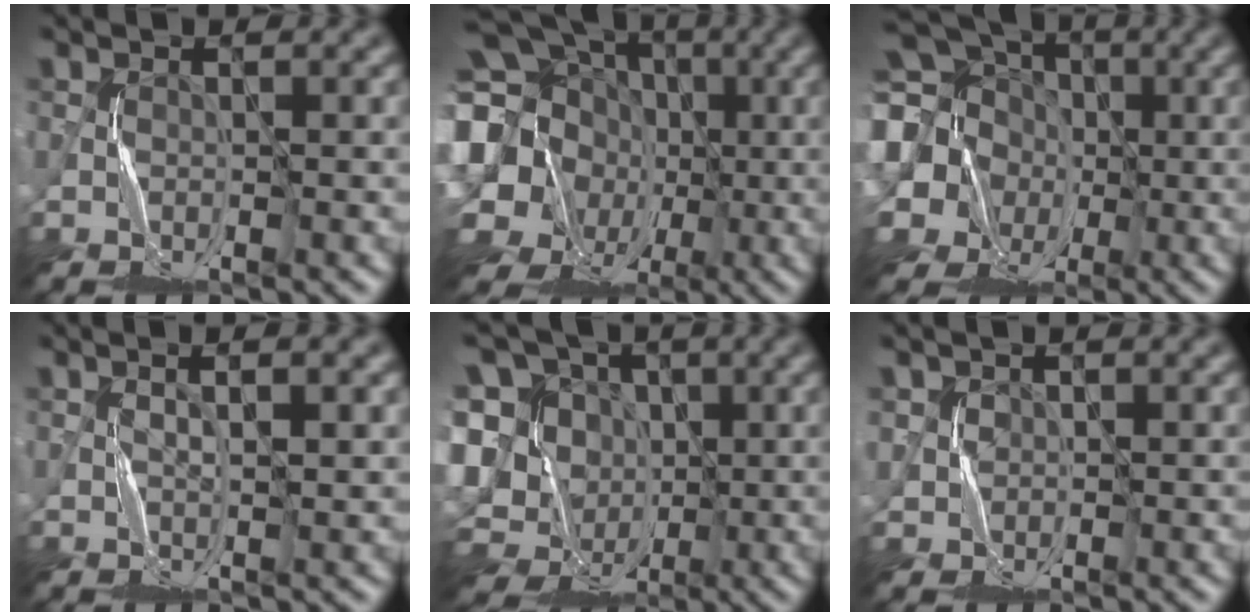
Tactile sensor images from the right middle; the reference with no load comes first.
{"total": 21.0, "force": [0.9, 19.0, 9.0], "torque": [-0.210, 0.022, -0.023]}
{"total": 19.5, "force": [1.6, 18.1, 7.2], "torque": [-0.200, 0.002, -0.019]}
{"total": 1.7, "force": [0.9, -0.1, 1.4], "torque": [-0.016, -0.003, 0.020]}
{"total": 14.1, "force": [-0.9, 12.8, 5.8], "torque": [-0.164, 0.020, -0.020]}
{"total": 1.6, "force": [0.9, 1.0, -0.9], "torque": [0.016, -0.004, 0.025]}